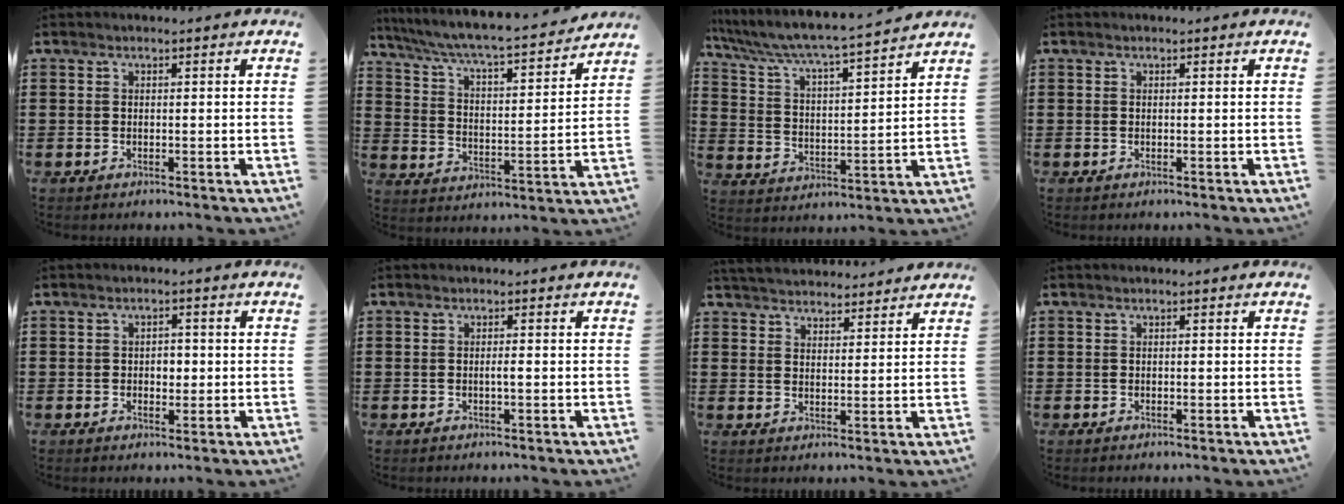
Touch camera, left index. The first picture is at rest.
{"total": 5.6, "force": [5.1, 0.0, 2.3], "torque": [-0.069, -0.042, 0.078]}
{"total": 5.3, "force": [4.9, -0.3, 2.1], "torque": [-0.065, -0.039, 0.073]}
{"total": 0.0}
{"total": 2.2, "force": [-0.1, 1.5, 1.6], "torque": [-0.026, 0.003, -0.008]}
{"total": 1.1, "force": [-0.2, 0.1, 1.0], "torque": [-0.020, -0.002, -0.004]}
{"total": 3.7, "force": [3.6, 0.4, 0.1], "torque": [-0.014, -0.012, 0.068]}
{"total": 0.0}